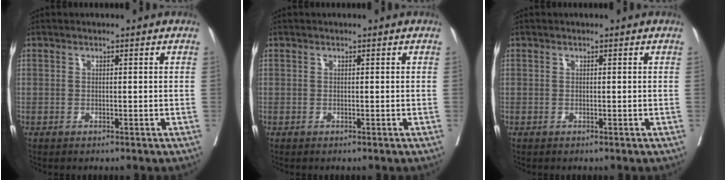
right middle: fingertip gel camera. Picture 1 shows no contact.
{"total": 0.0}
{"total": 0.0}